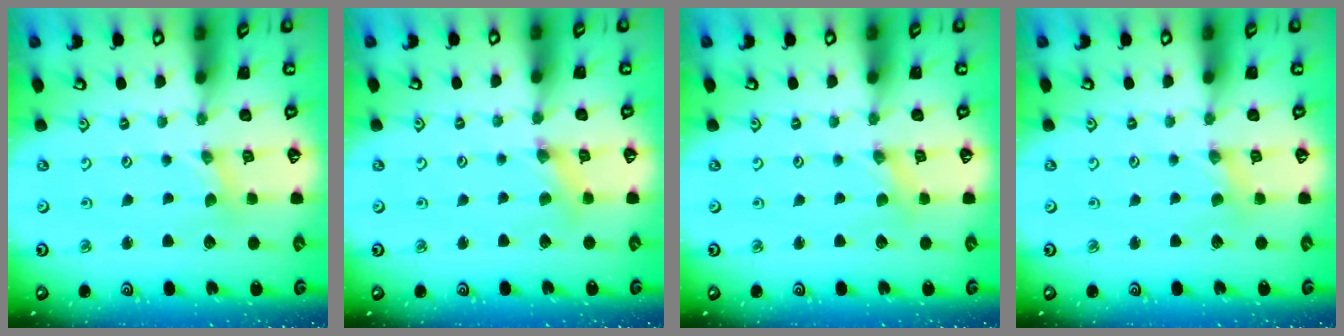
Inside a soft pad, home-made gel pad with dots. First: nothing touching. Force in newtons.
{"total": 2.5, "press": 2.4, "slide": 0.3}
{"total": 0.6, "press": 0.6, "slide": 0.1}
{"total": 2.3, "press": 2.3, "slide": 0.3}